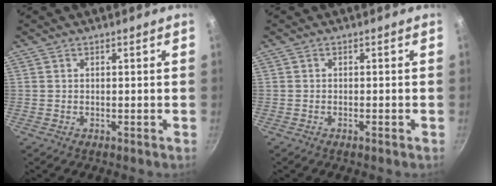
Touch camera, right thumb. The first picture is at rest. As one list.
[{"total": 0.9, "force": [-0.6, 0.1, 0.6], "torque": [-0.018, 0.003, -0.013]}]